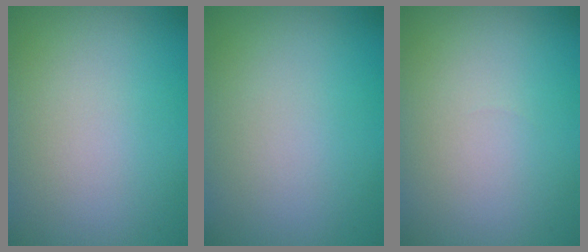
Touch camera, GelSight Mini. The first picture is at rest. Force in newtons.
{"total": 0.0}
{"total": 0.0}